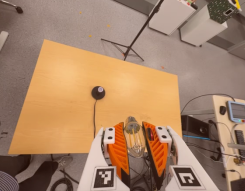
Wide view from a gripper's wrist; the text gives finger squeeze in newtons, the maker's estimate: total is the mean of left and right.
{"total": 18.8, "left": 20.9, "right": 16.7}